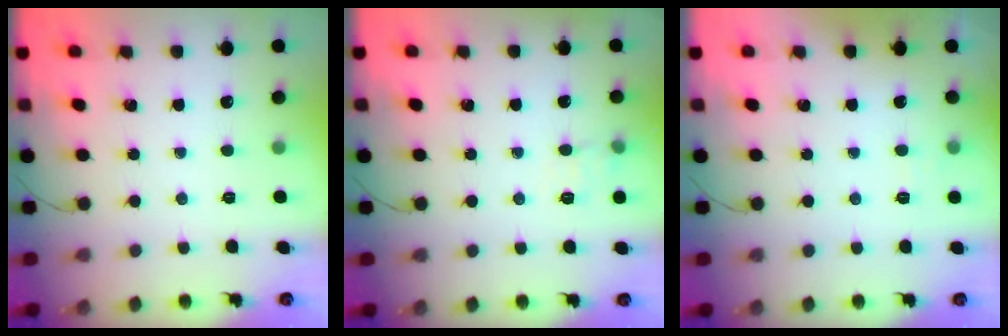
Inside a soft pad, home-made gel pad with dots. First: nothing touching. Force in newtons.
{"total": 7.1, "press": 6.8, "slide": 1.9}
{"total": 4.1, "press": 3.9, "slide": 1.0}